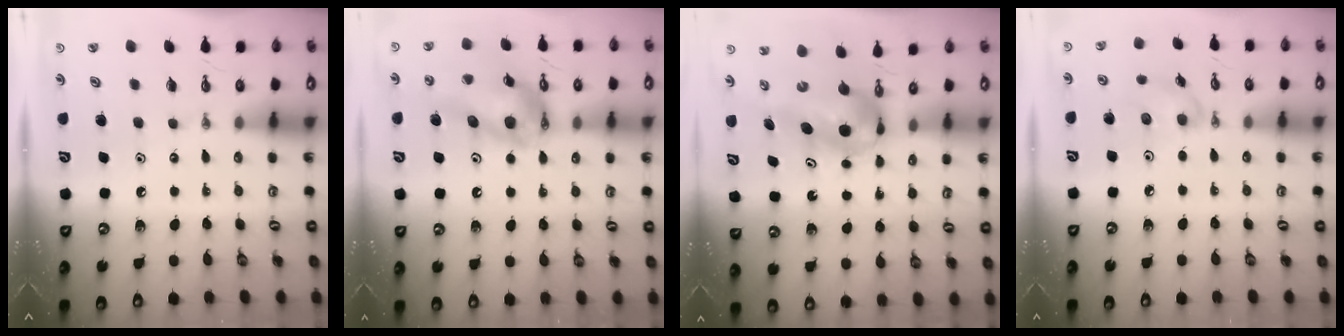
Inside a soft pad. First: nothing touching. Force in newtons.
{"total": 15.2, "press": 15.2, "slide": 1.5}
{"total": 5.3, "press": 5.3, "slide": 0.7}
{"total": 5.8, "press": 5.7, "slide": 1.4}